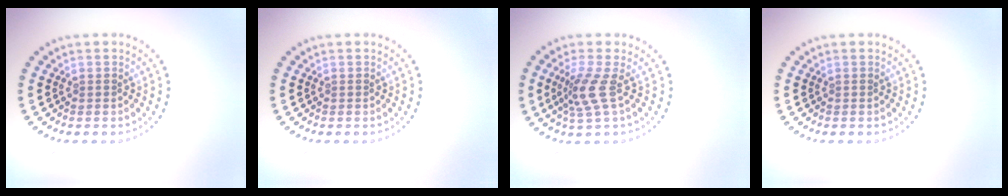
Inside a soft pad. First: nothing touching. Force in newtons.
{"total": 0.0}
{"total": 2.8, "press": 2.0, "slide": 2.0}
{"total": 0.0}